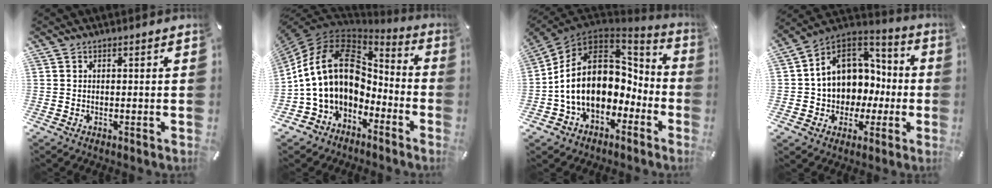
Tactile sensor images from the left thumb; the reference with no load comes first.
{"total": 19.8, "force": [2.0, 14.6, 13.2], "torque": [-0.271, 0.004, 0.037]}
{"total": 19.5, "force": [-0.2, 14.6, 12.9], "torque": [-0.241, -0.004, 0.005]}
{"total": 12.3, "force": [1.2, 11.3, 4.6], "torque": [-0.096, -0.014, 0.033]}